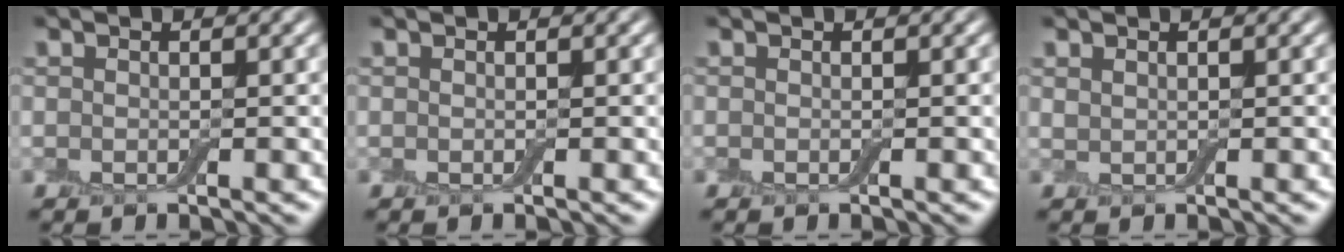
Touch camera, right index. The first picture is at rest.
{"total": 0.0}
{"total": 0.0}
{"total": 0.6, "force": [0.6, 0.2, 0.0], "torque": [-0.003, 0.003, 0.014]}